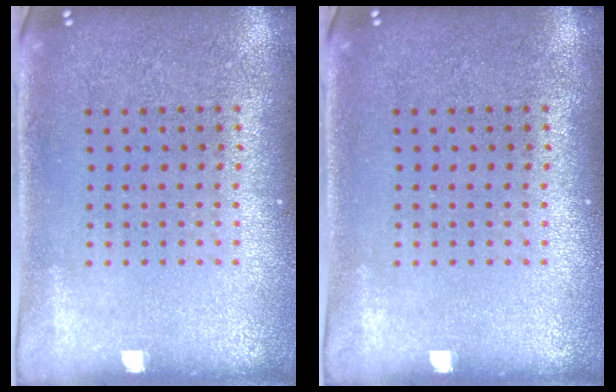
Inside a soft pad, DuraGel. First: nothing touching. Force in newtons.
{"total": 0.0}